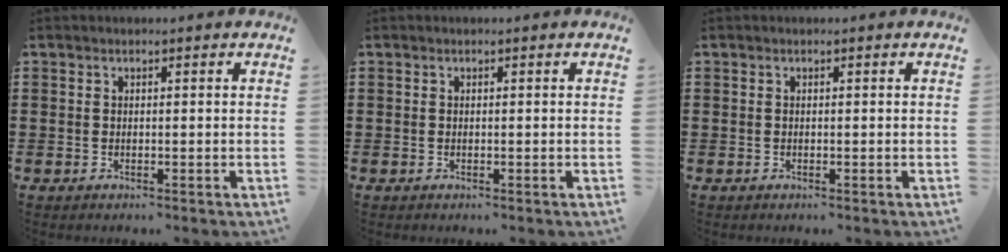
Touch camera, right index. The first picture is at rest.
{"total": 0.0}
{"total": 0.0}